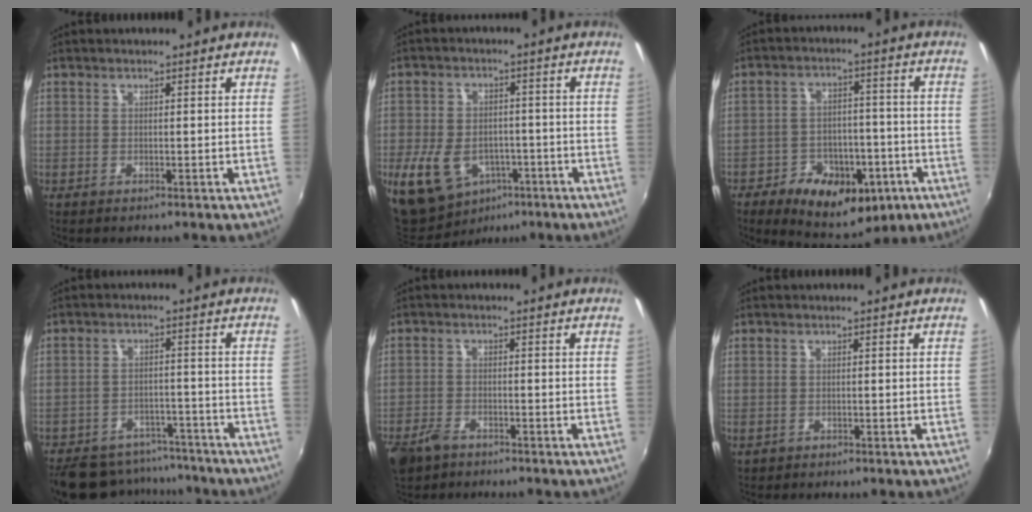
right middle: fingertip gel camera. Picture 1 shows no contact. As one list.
[{"total": 13.4, "force": [-6.0, 9.5, 7.2], "torque": [-0.184, -0.015, -0.083]}, {"total": 16.2, "force": [-8.6, 10.2, 9.1], "torque": [-0.179, 0.008, -0.114]}, {"total": 15.0, "force": [-12.7, 6.6, 4.6], "torque": [-0.112, 0.016, -0.170]}, {"total": 5.9, "force": [-3.9, 3.3, 2.8], "torque": [-0.082, -0.010, -0.074]}, {"total": 1.5, "force": [-0.4, 1.2, 0.8], "torque": [-0.018, -0.002, -0.002]}]